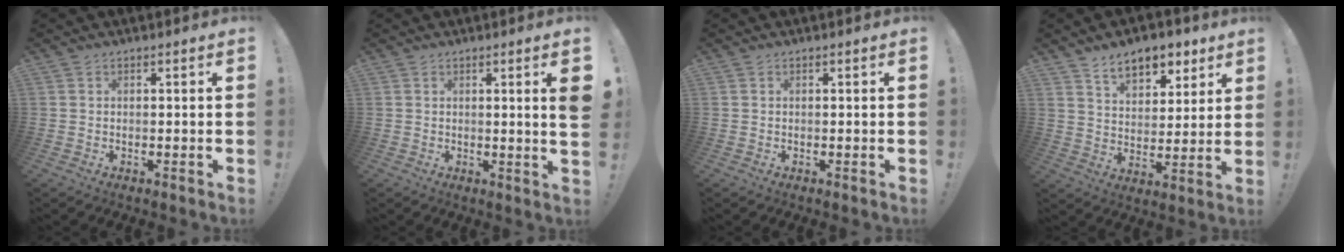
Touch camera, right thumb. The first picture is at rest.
{"total": 4.9, "force": [1.1, -0.2, 4.8], "torque": [-0.071, -0.010, 0.017]}
{"total": 0.0}
{"total": 11.0, "force": [7.5, 6.1, 5.2], "torque": [-0.066, -0.045, 0.136]}